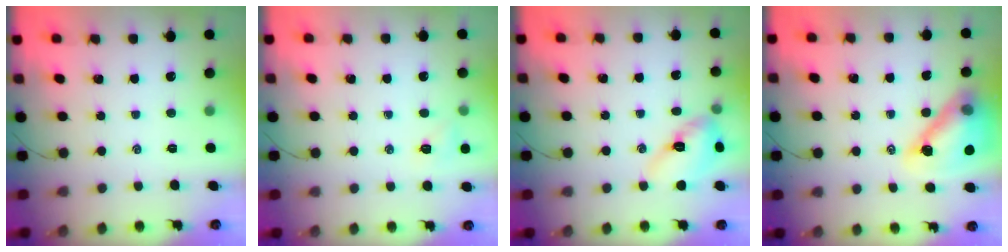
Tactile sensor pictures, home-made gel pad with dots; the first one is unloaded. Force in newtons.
{"total": 5.9, "press": 5.8, "slide": 1.1}
{"total": 11.2, "press": 11.1, "slide": 1.2}
{"total": 15.5, "press": 14.9, "slide": 4.4}